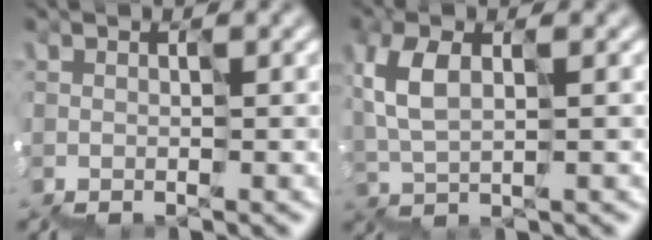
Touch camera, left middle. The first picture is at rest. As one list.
[{"total": 2.9, "force": [1.4, 1.1, 2.3], "torque": [-0.085, 0.019, 0.024]}]